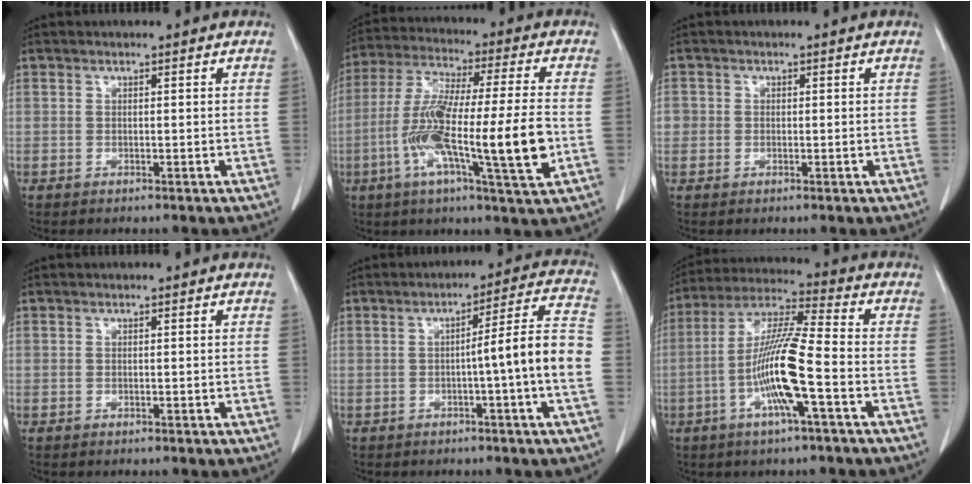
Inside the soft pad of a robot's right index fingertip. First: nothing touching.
{"total": 18.0, "force": [-4.1, 1.0, 17.5], "torque": [-0.315, -0.006, -0.074]}
{"total": 2.2, "force": [-0.1, 2.1, 0.5], "torque": [-0.004, 0.007, -0.002]}
{"total": 0.0}
{"total": 9.8, "force": [-1.8, -1.4, 9.6], "torque": [-0.130, 0.016, -0.027]}
{"total": 12.5, "force": [-3.7, 0.4, 12.0], "torque": [-0.238, 0.002, -0.076]}